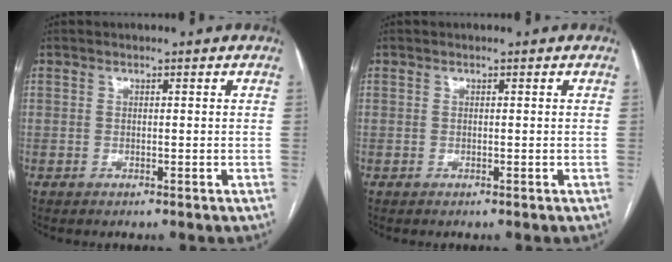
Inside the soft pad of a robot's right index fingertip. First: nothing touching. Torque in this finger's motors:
{"motor_torque": [0.00, 0.00, 0.00, 0.01]}